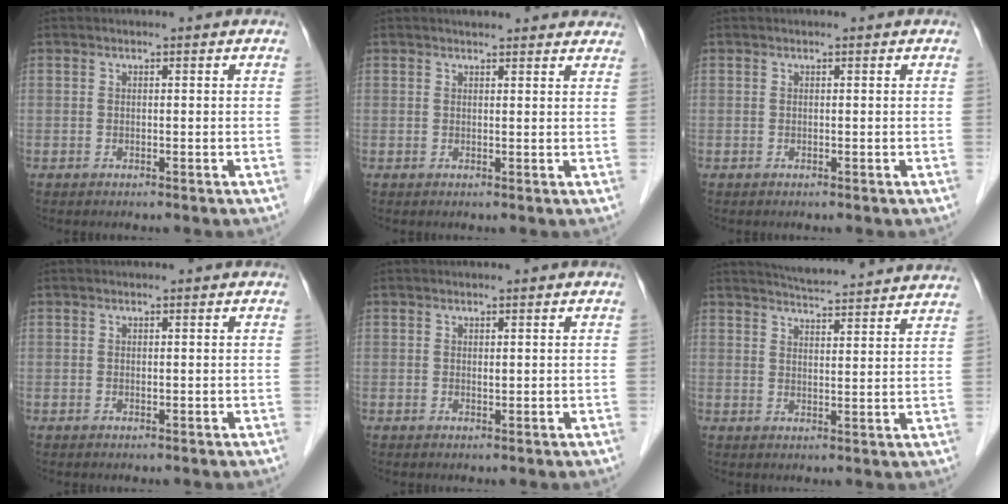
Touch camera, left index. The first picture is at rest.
{"total": 8.8, "force": [8.0, 2.5, 2.7], "torque": [-0.011, 0.014, 0.086]}
{"total": 0.0}
{"total": 0.5, "force": [0.3, 0.4, 0.2], "torque": [0.005, -0.003, 0.003]}
{"total": 0.9, "force": [0.5, 0.5, 0.6], "torque": [-0.002, -0.005, 0.007]}
{"total": 17.3, "force": [16.4, 1.2, 5.2], "torque": [-0.076, -0.001, 0.210]}